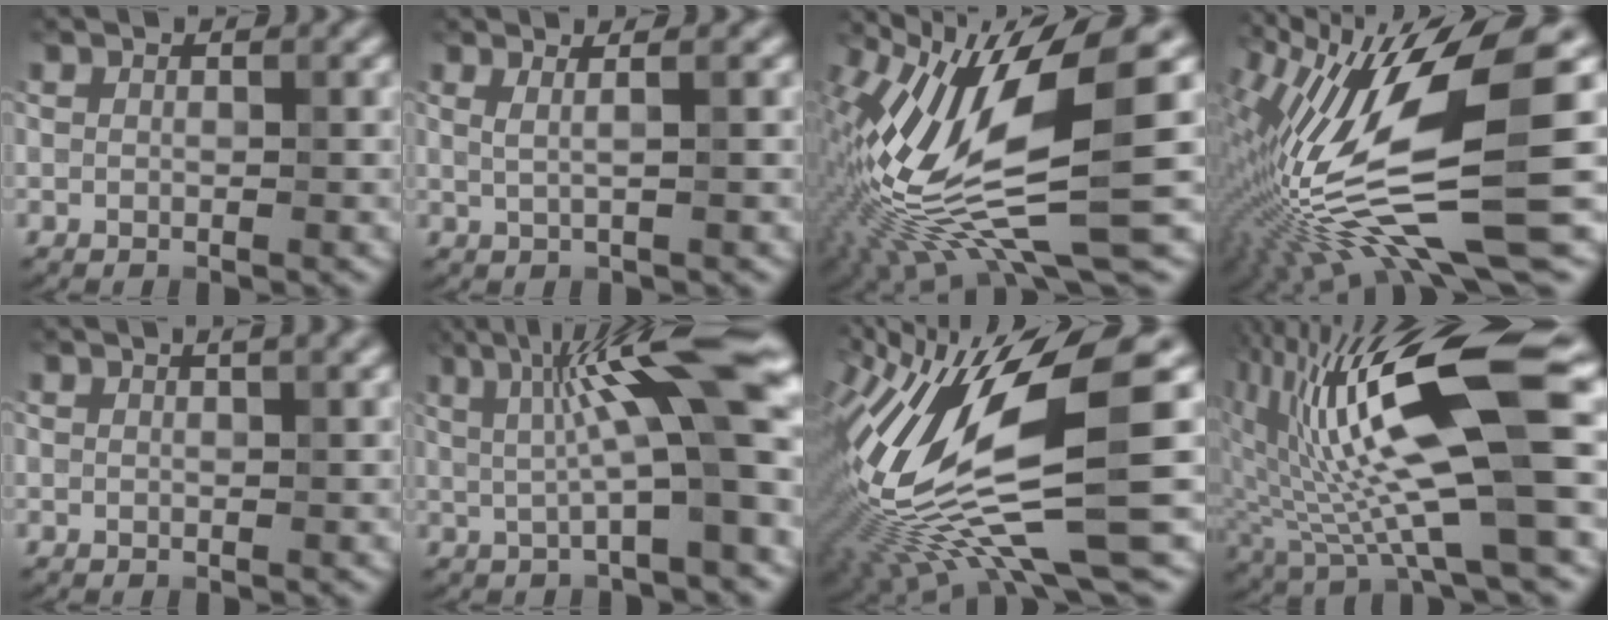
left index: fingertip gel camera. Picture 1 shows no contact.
{"total": 2.0, "force": [0.9, 0.7, 1.6], "torque": [-0.017, 0.000, -0.003]}
{"total": 13.3, "force": [-0.1, 4.1, 12.6], "torque": [-0.268, -0.001, 0.012]}
{"total": 14.7, "force": [-0.8, 3.8, 14.2], "torque": [-0.296, 0.005, 0.004]}
{"total": 1.7, "force": [1.0, 0.5, 1.3], "torque": [-0.005, 0.005, 0.000]}
{"total": 10.8, "force": [2.2, 1.4, 10.5], "torque": [-0.149, 0.014, 0.041]}
{"total": 14.5, "force": [-1.5, 4.0, 13.9], "torque": [-0.299, 0.008, -0.008]}
{"total": 13.9, "force": [1.8, 3.0, 13.4], "torque": [-0.246, 0.004, 0.040]}